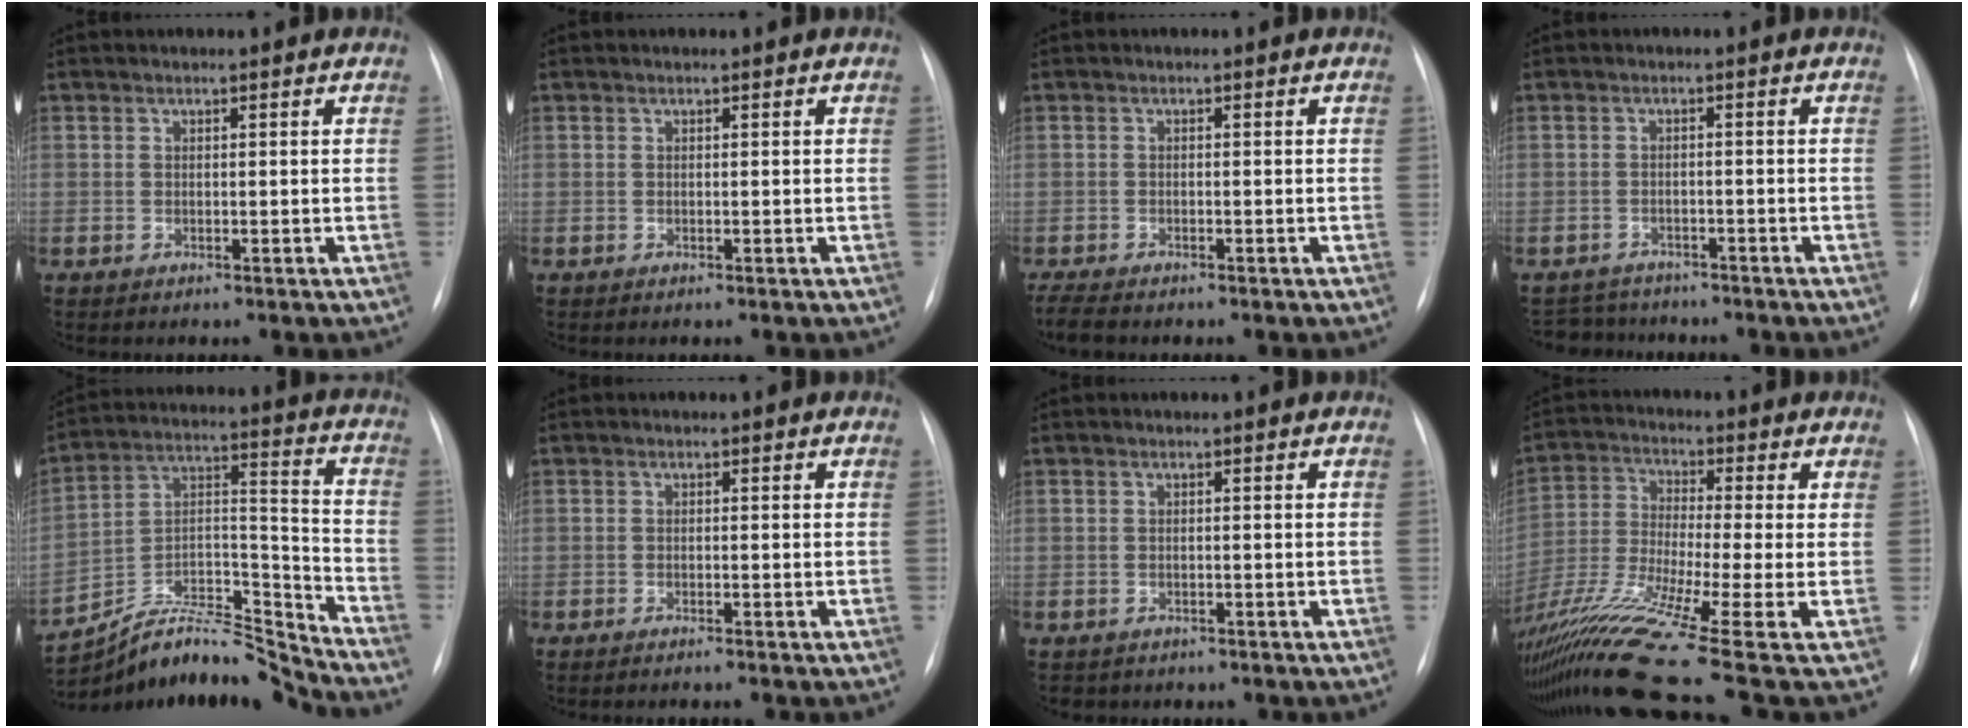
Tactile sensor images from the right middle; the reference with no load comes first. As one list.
[{"total": 0.0}, {"total": 3.7, "force": [-3.1, 1.0, 1.7], "torque": [-0.037, -0.011, -0.050]}, {"total": 5.1, "force": [-4.8, 1.9, -0.2], "torque": [0.005, 0.003, -0.072]}, {"total": 15.1, "force": [-15.0, -0.4, 0.9], "torque": [-0.011, 0.065, -0.267]}, {"total": 1.4, "force": [-1.2, -0.2, 0.8], "torque": [-0.011, -0.001, -0.015]}, {"total": 2.3, "force": [-1.9, 1.3, 0.2], "torque": [-0.008, 0.001, -0.024]}, {"total": 18.1, "force": [-11.9, -1.6, 13.6], "torque": [-0.279, -0.035, -0.218]}]